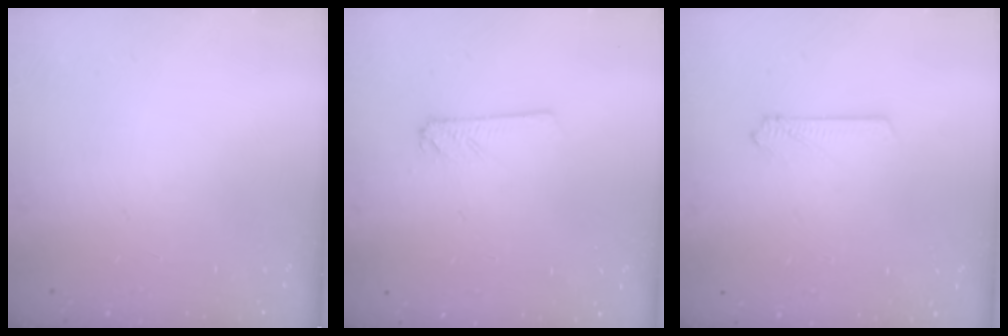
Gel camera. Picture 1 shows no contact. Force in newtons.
{"total": 2.4, "press": 2.4, "slide": 0.2}
{"total": 2.6, "press": 2.6, "slide": 0.3}